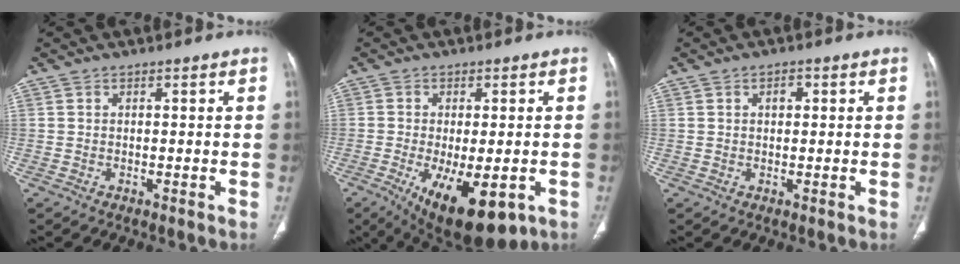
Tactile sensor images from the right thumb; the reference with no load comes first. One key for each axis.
{"total": 14.7, "fx": -6.0, "fy": 6.2, "fz": 11.9, "tx": -0.180, "ty": -0.012, "tz": -0.074}
{"total": 2.0, "fx": 0.7, "fy": 1.2, "fz": 1.5, "tx": -0.020, "ty": 0.001, "tz": 0.011}